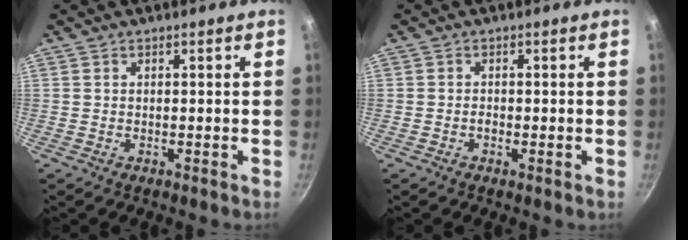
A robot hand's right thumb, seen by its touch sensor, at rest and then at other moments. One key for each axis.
{"total": 1.1, "fx": -0.4, "fy": 0.6, "fz": 0.8, "tx": -0.017, "ty": 0.002, "tz": -0.010}